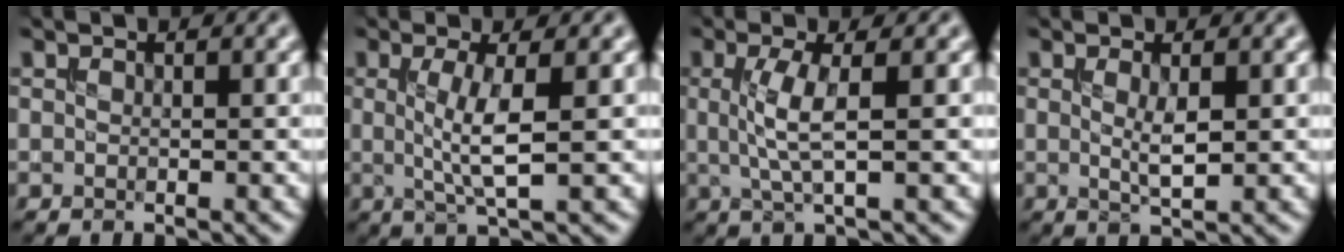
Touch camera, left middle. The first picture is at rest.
{"total": 3.7, "force": [0.2, 0.6, 3.7], "torque": [-0.072, -0.005, 0.005]}
{"total": 3.3, "force": [0.2, 0.6, 3.2], "torque": [-0.073, -0.001, 0.005]}
{"total": 1.8, "force": [0.2, 0.2, 1.8], "torque": [-0.036, -0.004, 0.008]}